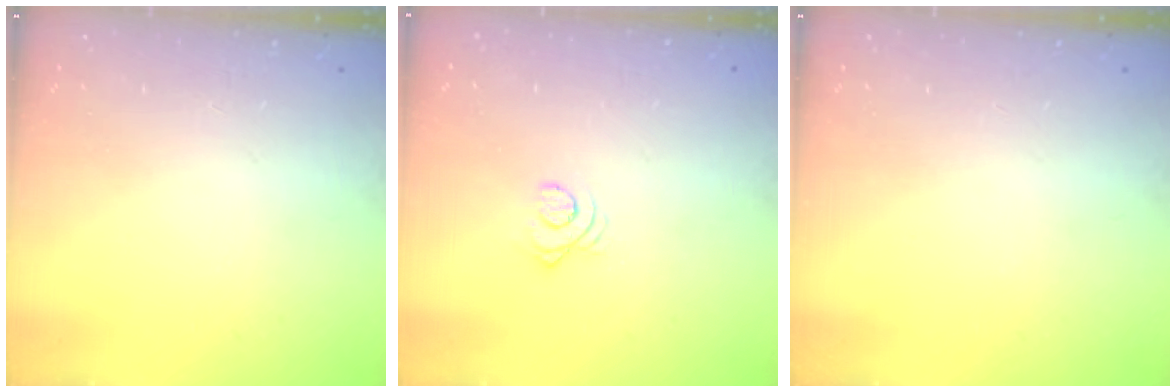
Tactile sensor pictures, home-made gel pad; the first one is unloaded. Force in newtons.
{"total": 2.6, "press": 2.6, "slide": 0.3}
{"total": 0.0}